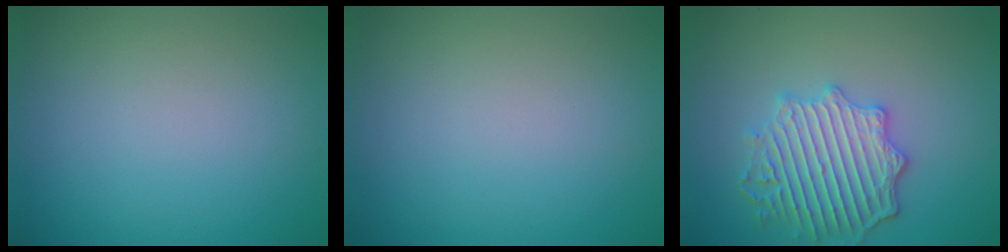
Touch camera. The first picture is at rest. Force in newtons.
{"total": 0.0}
{"total": 4.9, "press": 4.5, "slide": 1.8}